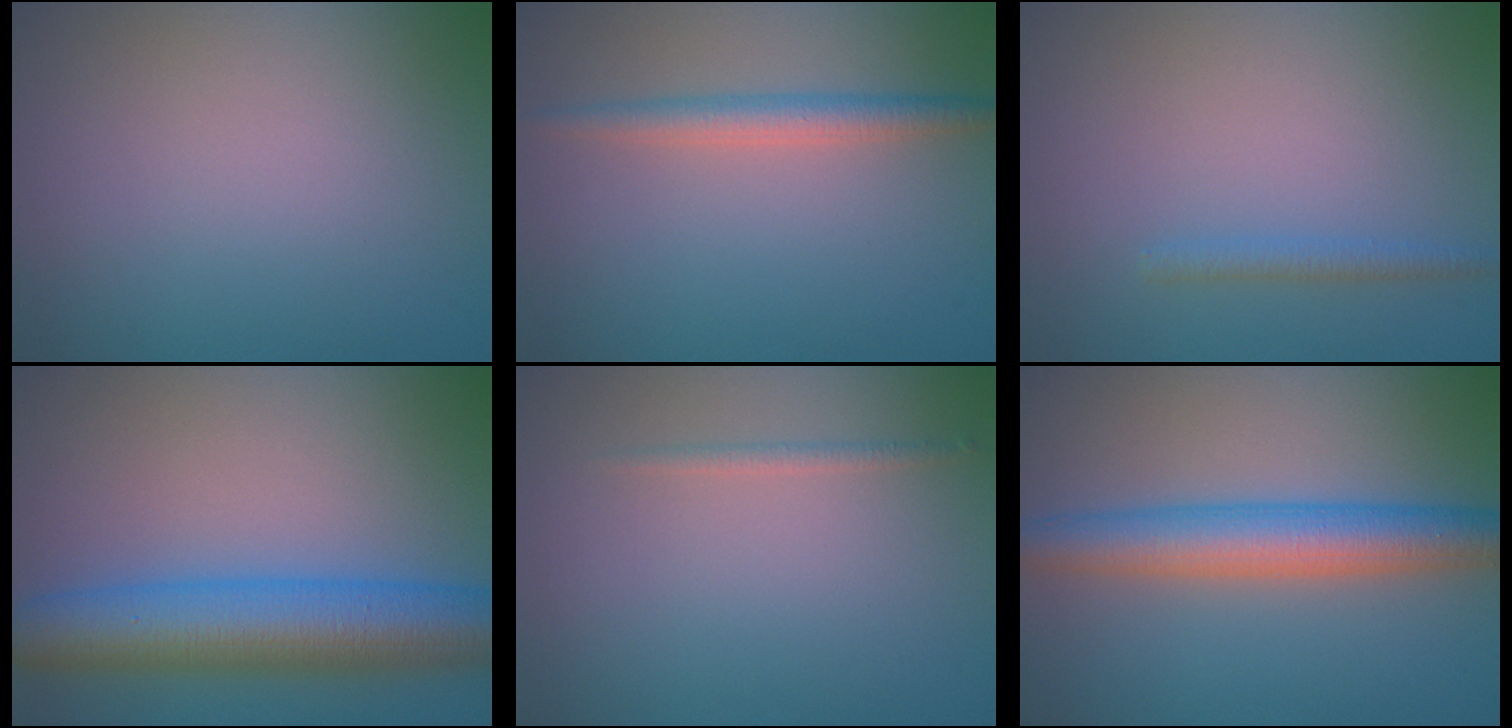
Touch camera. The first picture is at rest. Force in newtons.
{"total": 2.4, "press": 2.4, "slide": 0.1}
{"total": 1.3, "press": 1.3, "slide": 0.1}
{"total": 8.7, "press": 8.7, "slide": 0.3}
{"total": 0.8, "press": 0.8, "slide": 0.0}
{"total": 5.7, "press": 5.7, "slide": 0.2}